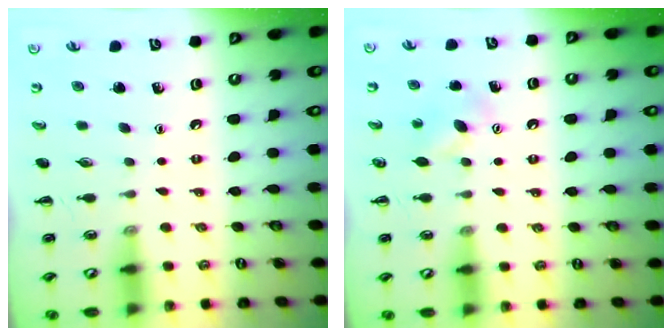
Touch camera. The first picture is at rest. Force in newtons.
{"total": 5.1, "press": 4.9, "slide": 1.4}